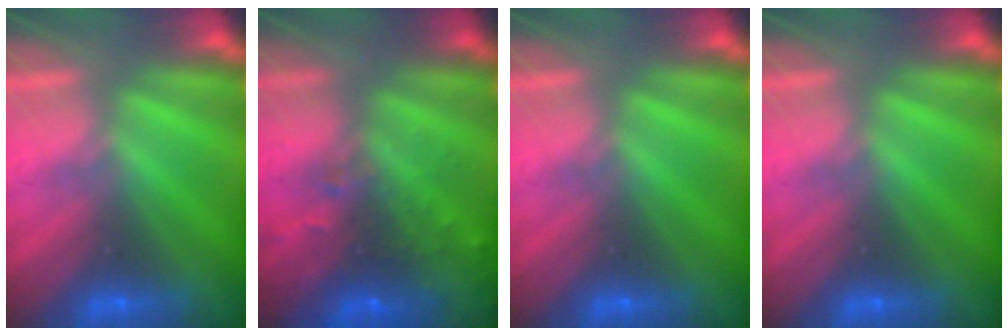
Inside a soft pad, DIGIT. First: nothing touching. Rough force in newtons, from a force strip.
{"total": 7.6}
{"total": 0.0}
{"total": 0.0}